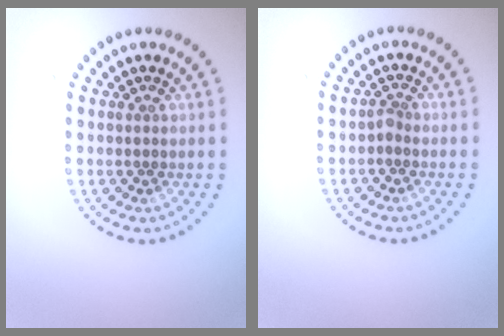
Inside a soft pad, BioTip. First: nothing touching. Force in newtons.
{"total": 0.7, "press": 0.5, "slide": 0.5}